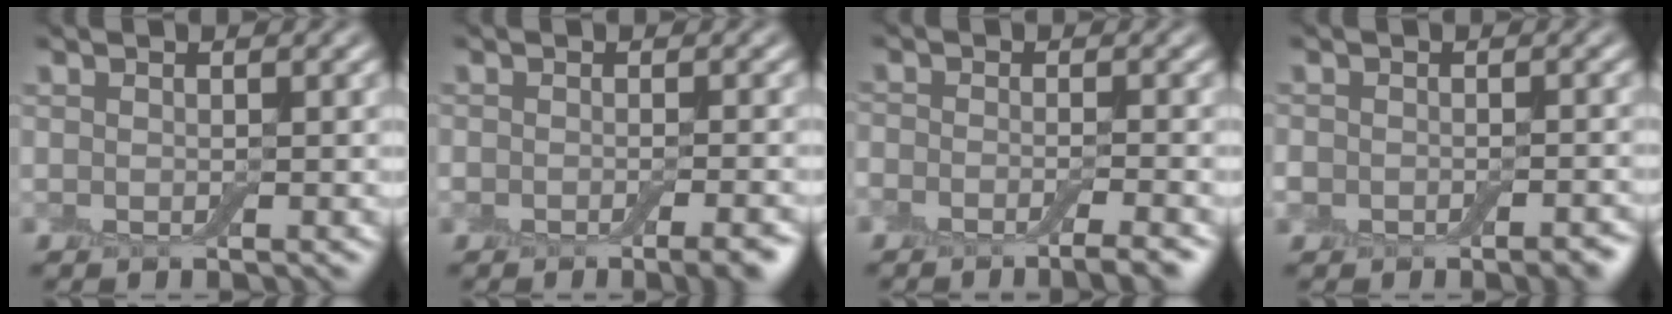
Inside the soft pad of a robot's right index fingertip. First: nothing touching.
{"total": 4.3, "force": [-2.8, 1.5, 3.0], "torque": [-0.029, -0.005, -0.028]}
{"total": 4.0, "force": [-2.8, 0.9, 2.6], "torque": [-0.035, 0.000, -0.045]}
{"total": 3.6, "force": [-2.1, 2.2, 1.8], "torque": [-0.022, 0.000, -0.032]}